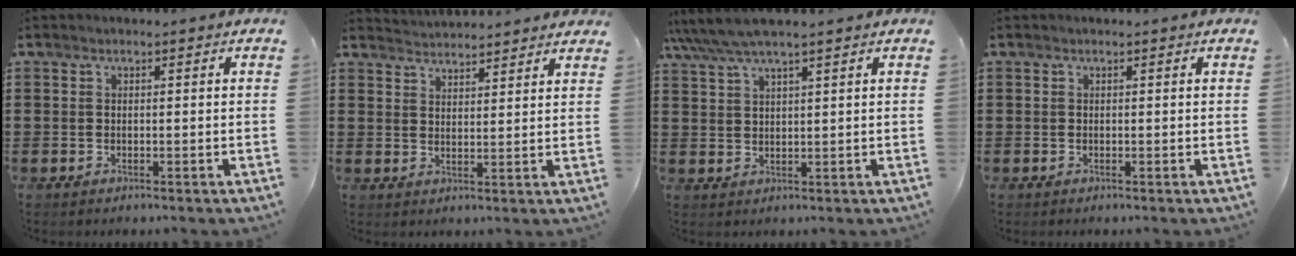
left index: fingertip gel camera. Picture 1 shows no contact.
{"total": 3.3, "force": [3.2, -0.2, -0.4], "torque": [-0.002, -0.012, 0.060]}
{"total": 4.3, "force": [3.5, 0.3, 2.4], "torque": [-0.055, -0.006, 0.064]}
{"total": 0.0}